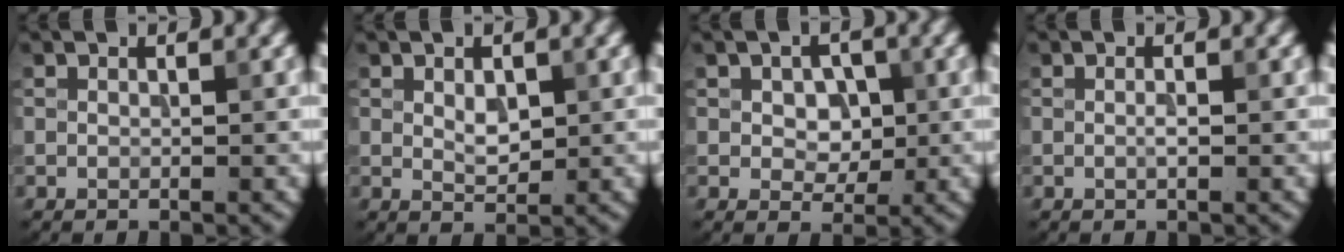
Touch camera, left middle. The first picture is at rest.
{"total": 1.9, "force": [0.4, 1.1, 1.4], "torque": [-0.025, -0.002, 0.010]}
{"total": 3.1, "force": [0.3, 2.2, 2.1], "torque": [-0.038, -0.002, 0.003]}
{"total": 0.7, "force": [0.0, 0.1, 0.7], "torque": [-0.013, -0.001, -0.001]}